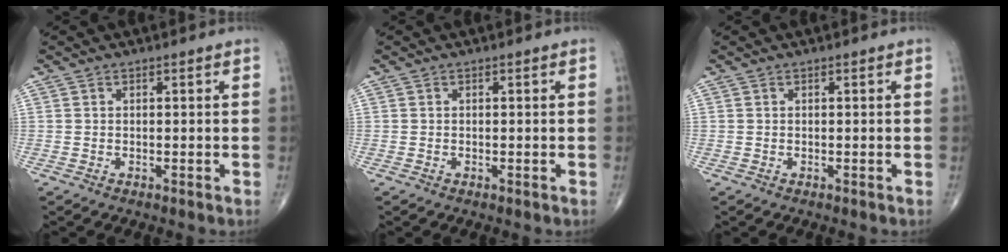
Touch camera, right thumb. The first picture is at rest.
{"total": 0.0}
{"total": 0.0}